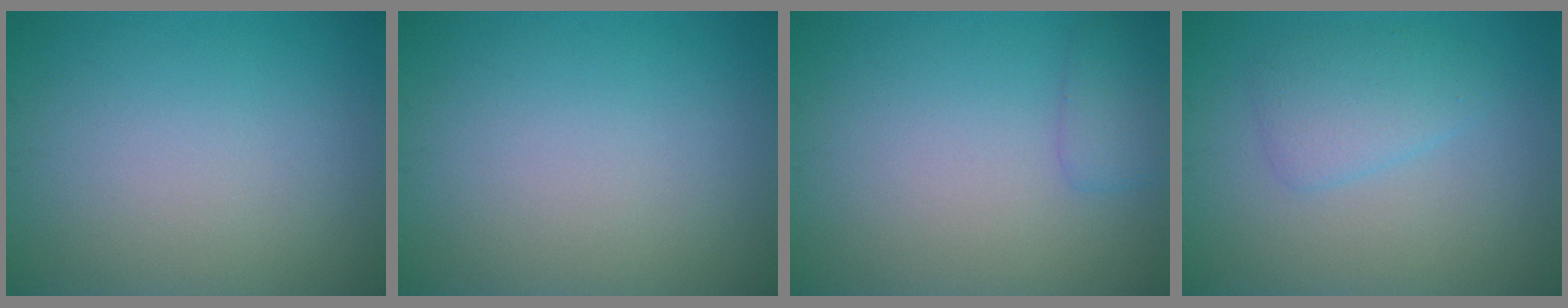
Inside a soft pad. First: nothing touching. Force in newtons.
{"total": 0.0}
{"total": 1.6, "press": 1.6, "slide": 0.1}
{"total": 2.6, "press": 2.6, "slide": 0.1}